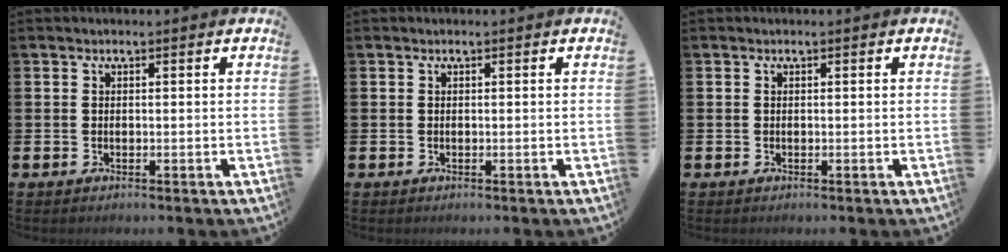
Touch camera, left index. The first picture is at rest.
{"total": 0.0}
{"total": 0.0}